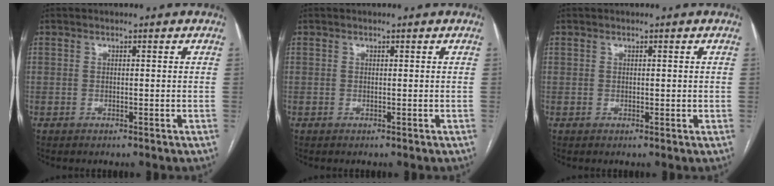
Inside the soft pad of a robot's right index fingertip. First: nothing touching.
{"total": 0.0}
{"total": 0.9, "force": [0.3, 0.6, 0.5], "torque": [-0.006, -0.003, 0.007]}